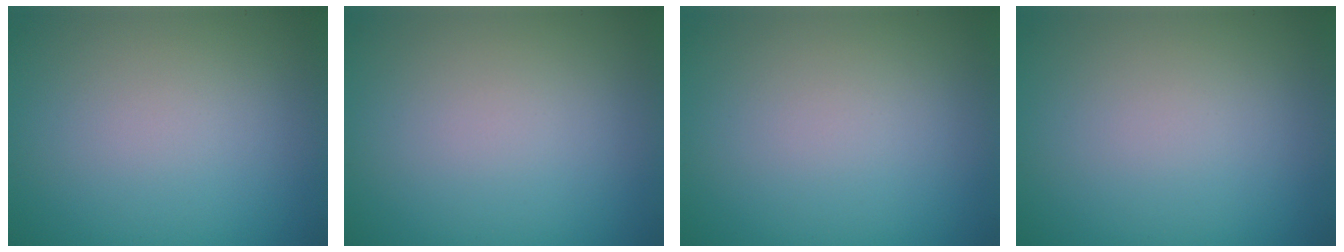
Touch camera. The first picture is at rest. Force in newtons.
{"total": 0.0}
{"total": 0.0}
{"total": 0.0}